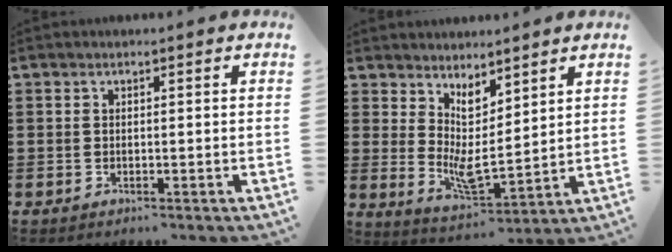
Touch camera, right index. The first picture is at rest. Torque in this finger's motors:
{"motor_torque": [1.41, 0.73, 0.62, 0.18]}